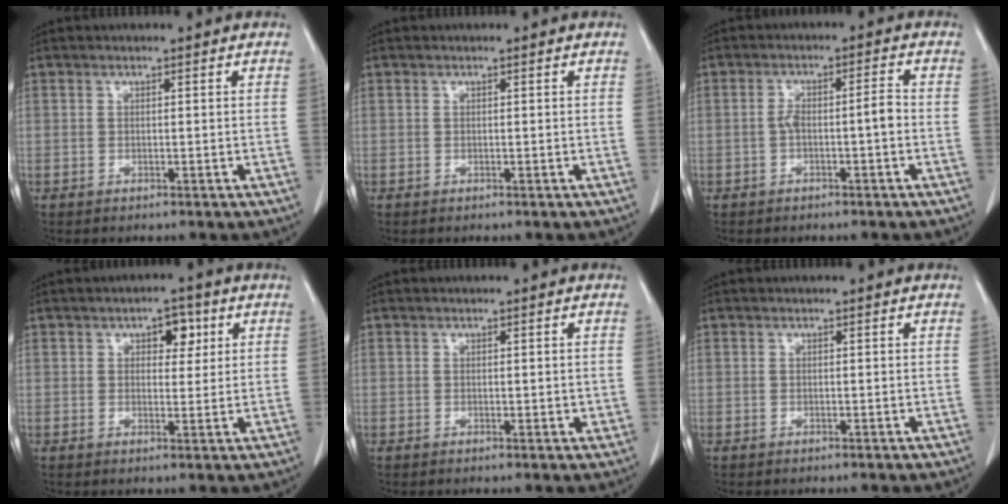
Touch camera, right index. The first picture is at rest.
{"total": 0.0}
{"total": 4.0, "force": [-1.0, 0.7, 3.8], "torque": [-0.067, 0.016, -0.012]}
{"total": 3.9, "force": [1.7, 2.2, 2.8], "torque": [-0.033, 0.008, 0.023]}
{"total": 1.4, "force": [0.1, 0.6, 1.3], "torque": [-0.016, -0.004, 0.005]}
{"total": 0.0}